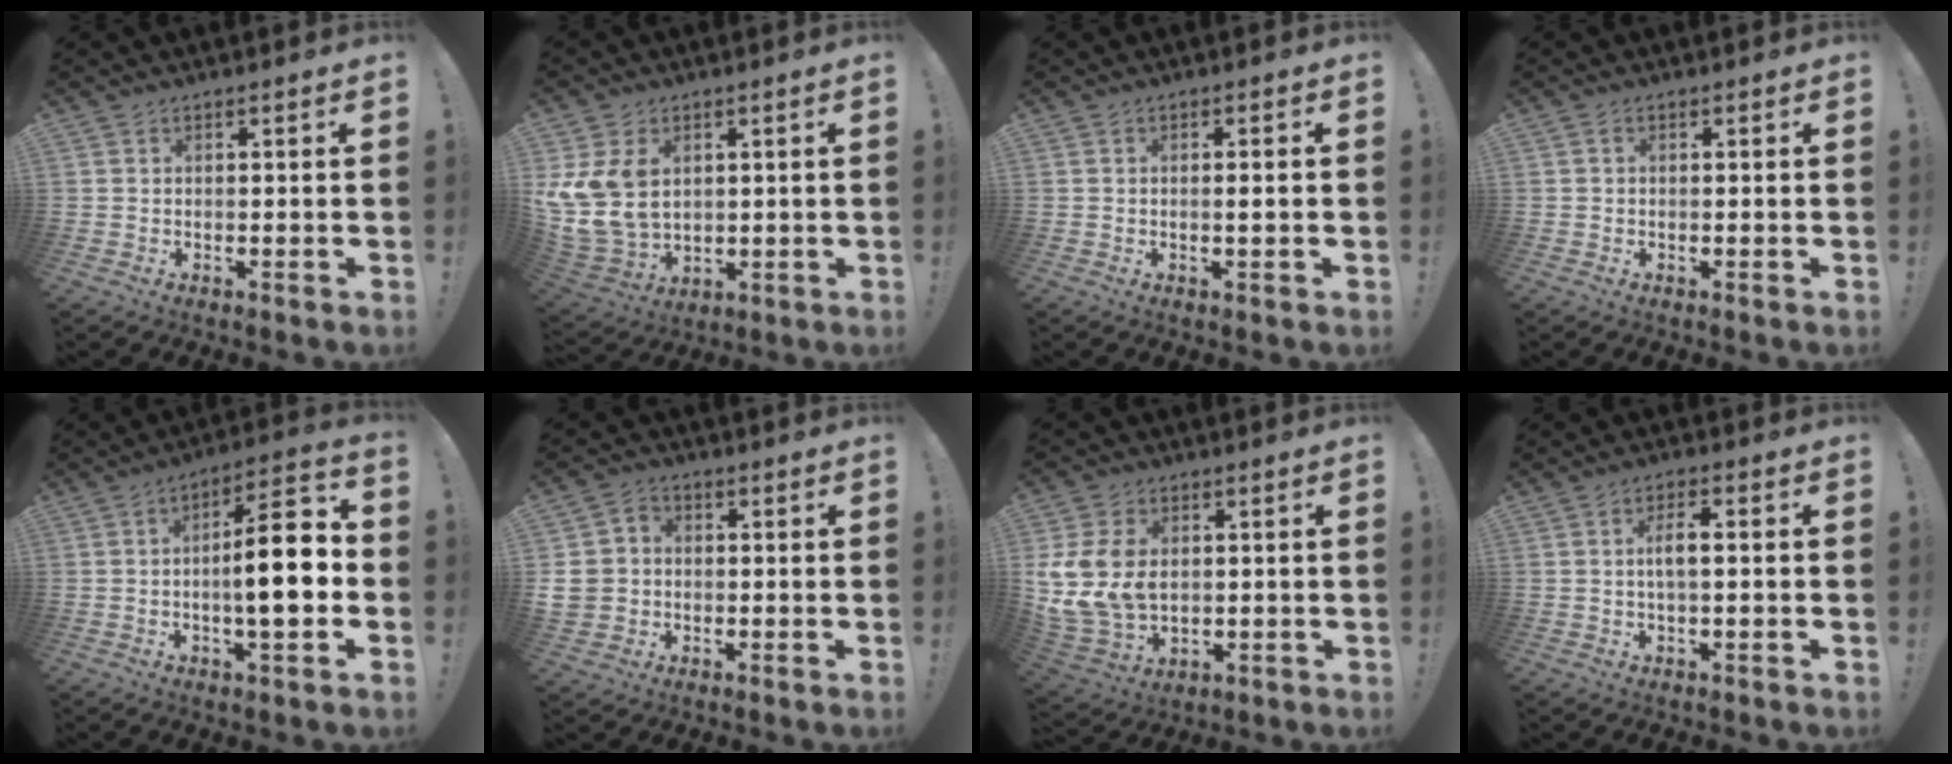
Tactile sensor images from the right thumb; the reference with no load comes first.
{"total": 12.8, "force": [3.9, 9.6, 7.6], "torque": [-0.162, -0.026, 0.080]}
{"total": 1.6, "force": [-0.2, -0.2, 1.6], "torque": [-0.020, -0.004, -0.007]}
{"total": 0.5, "force": [-0.3, 0.3, 0.3], "torque": [-0.014, 0.005, -0.004]}
{"total": 15.2, "force": [-1.6, 3.8, 14.6], "torque": [-0.212, 0.004, -0.034]}
{"total": 7.3, "force": [-1.3, 6.7, 2.6], "torque": [-0.059, 0.017, -0.020]}
{"total": 13.8, "force": [1.4, 10.4, 9.0], "torque": [-0.181, -0.011, 0.032]}
{"total": 4.8, "force": [0.0, 1.2, 4.7], "torque": [-0.079, 0.005, -0.004]}